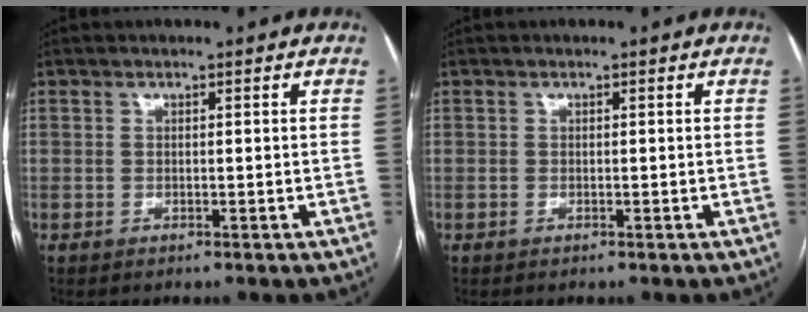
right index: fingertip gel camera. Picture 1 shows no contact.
{"total": 0.0}